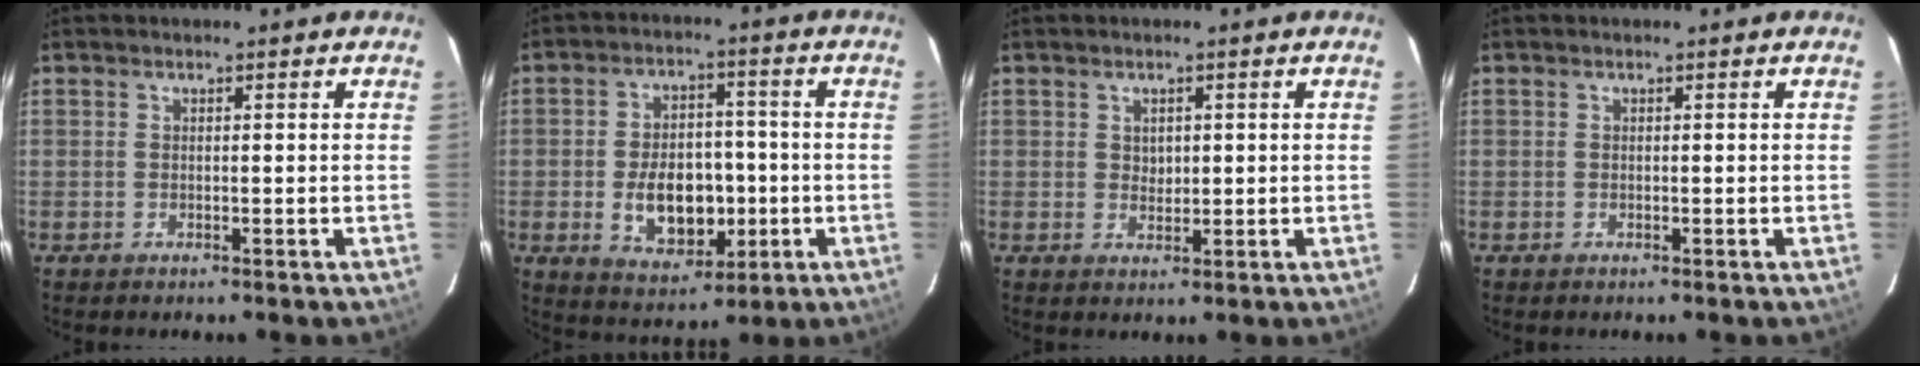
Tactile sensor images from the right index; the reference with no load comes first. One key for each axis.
{"total": 12.0, "fx": -2.3, "fy": 7.7, "fz": 8.9, "tx": -0.170, "ty": 0.009, "tz": -0.018}
{"total": 2.0, "fx": 0.6, "fy": 1.7, "fz": 0.9, "tx": -0.008, "ty": 0.004, "tz": 0.013}
{"total": 0.0}